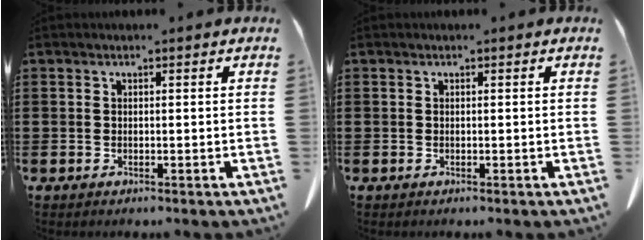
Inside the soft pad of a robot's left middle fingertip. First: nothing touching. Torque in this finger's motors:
{"motor_torque": [0.00, 0.00, 0.00, 0.01]}